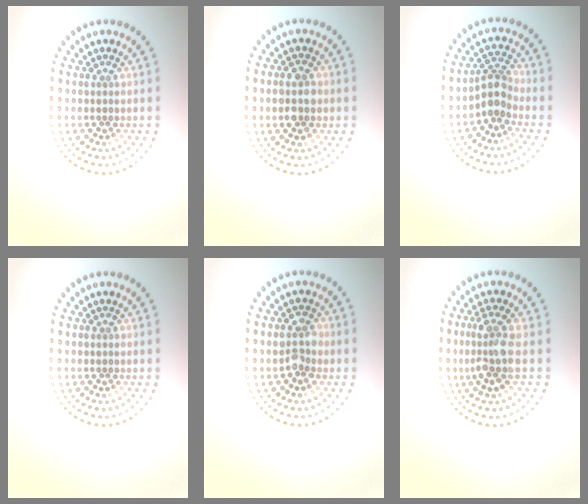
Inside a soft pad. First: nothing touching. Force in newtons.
{"total": 2.7, "press": 2.7, "slide": 0.1}
{"total": 2.6, "press": 2.0, "slide": 1.7}
{"total": 0.0}
{"total": 2.3, "press": 2.3, "slide": 0.2}
{"total": 3.6, "press": 3.2, "slide": 1.6}